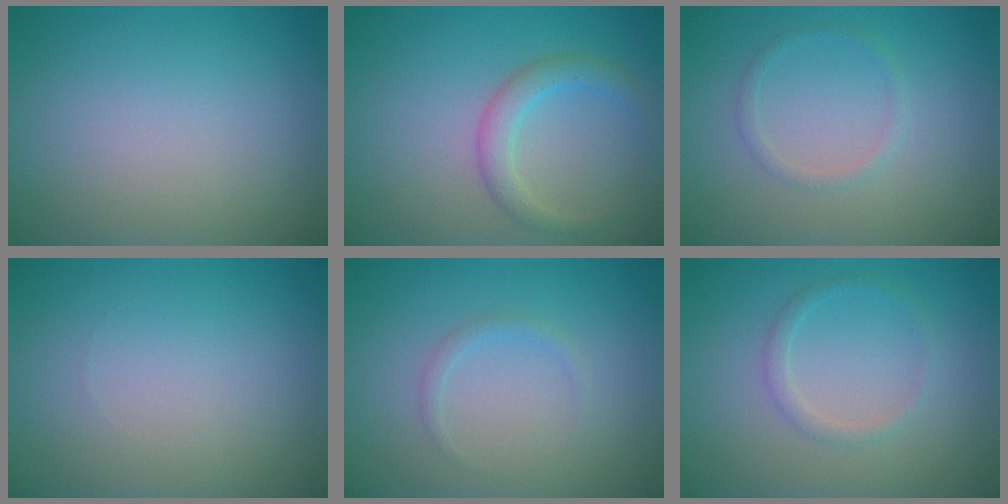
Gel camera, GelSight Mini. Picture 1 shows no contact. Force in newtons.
{"total": 2.5, "press": 2.5, "slide": 0.1}
{"total": 1.0, "press": 1.0, "slide": 0.1}
{"total": 0.0}
{"total": 0.8, "press": 0.8, "slide": 0.0}
{"total": 1.3, "press": 1.3, "slide": 0.1}